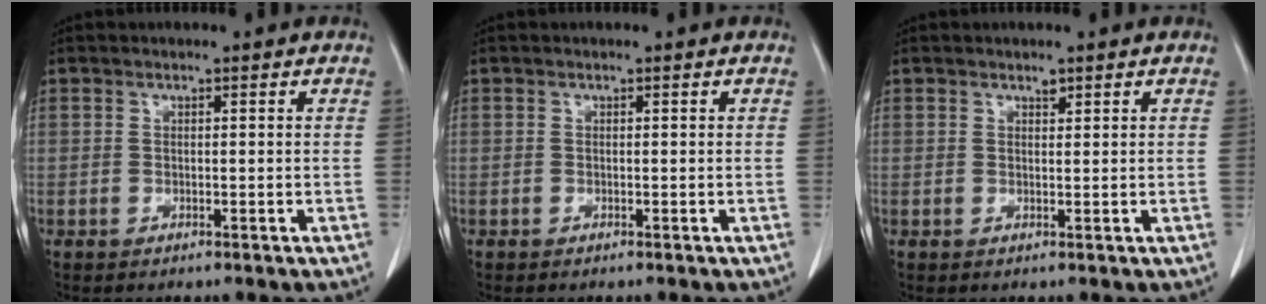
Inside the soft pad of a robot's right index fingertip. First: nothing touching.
{"total": 0.0}
{"total": 0.8, "force": [0.6, 0.3, 0.3], "torque": [-0.010, -0.007, 0.008]}